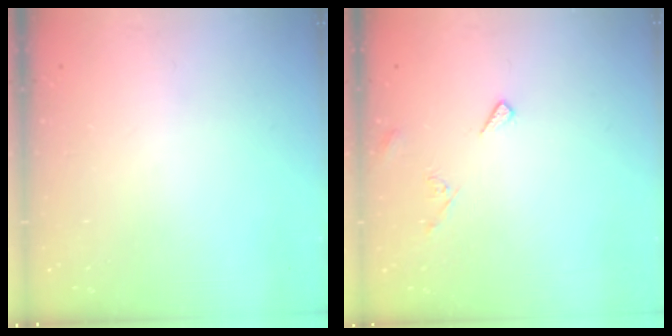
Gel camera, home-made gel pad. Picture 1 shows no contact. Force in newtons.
{"total": 5.8, "press": 5.8, "slide": 0.5}